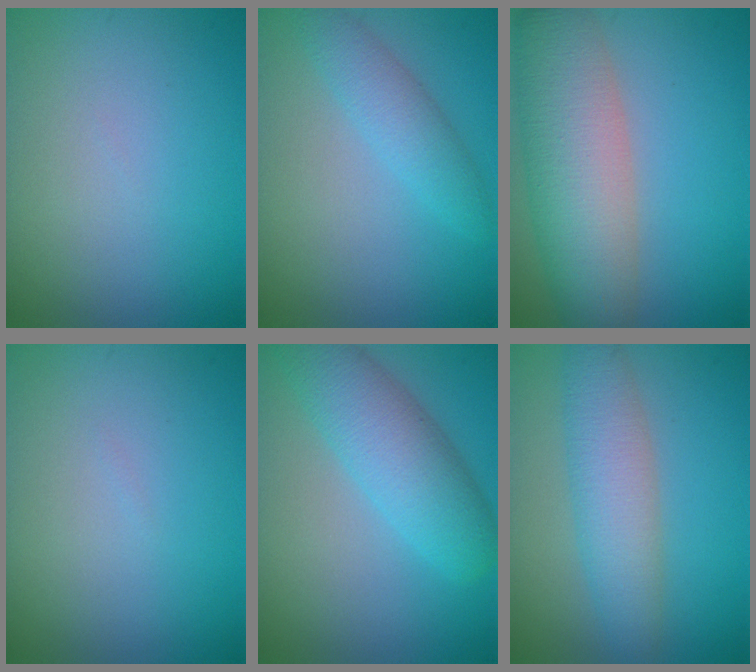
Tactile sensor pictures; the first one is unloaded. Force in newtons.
{"total": 2.8, "press": 2.8, "slide": 0.2}
{"total": 9.7, "press": 9.7, "slide": 0.4}
{"total": 0.0}
{"total": 5.8, "press": 5.8, "slide": 0.2}
{"total": 5.0, "press": 5.0, "slide": 0.1}